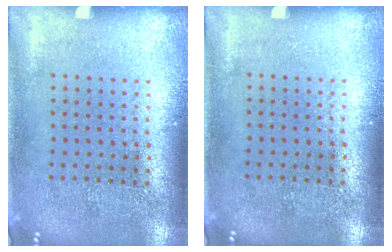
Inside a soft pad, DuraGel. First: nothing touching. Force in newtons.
{"total": 0.0}